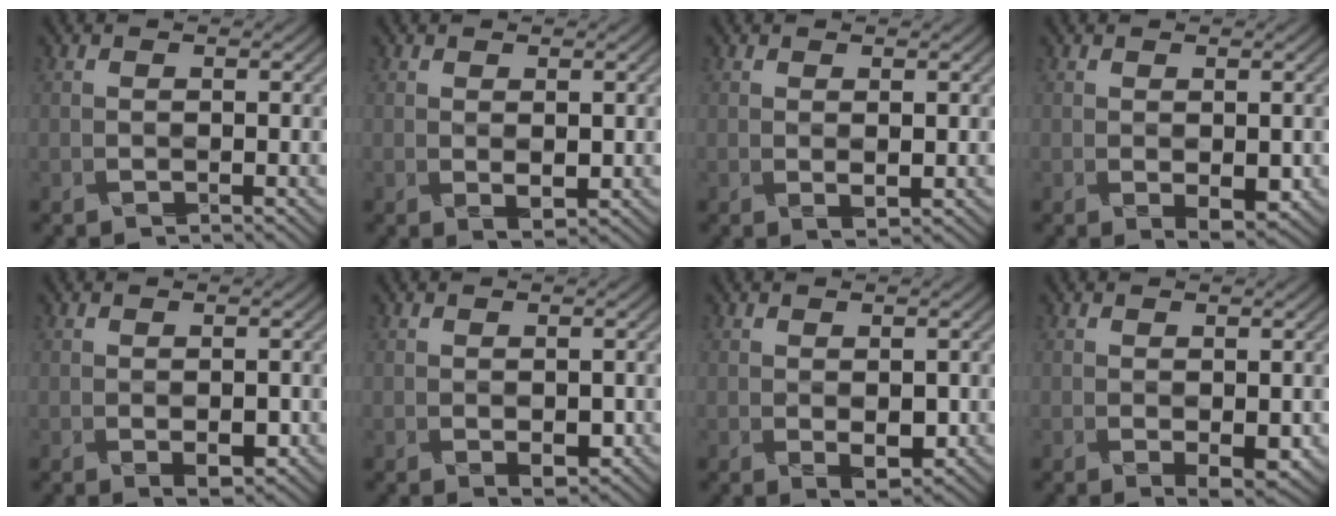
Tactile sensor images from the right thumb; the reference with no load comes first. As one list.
[{"total": 1.6, "force": [0.3, 0.7, 1.5], "torque": [-0.029, -0.005, 0.015]}, {"total": 1.1, "force": [0.3, 0.3, 1.0], "torque": [-0.021, -0.005, 0.014]}, {"total": 2.8, "force": [-0.4, 1.3, 2.4], "torque": [-0.043, -0.007, 0.005]}, {"total": 2.5, "force": [-0.7, 1.1, 2.1], "torque": [-0.038, -0.004, -0.002]}, {"total": 2.3, "force": [-0.5, 1.2, 1.9], "torque": [-0.034, -0.006, 0.002]}, {"total": 2.9, "force": [-0.3, 1.5, 2.5], "torque": [-0.046, -0.008, 0.006]}, {"total": 3.0, "force": [-0.5, 1.3, 2.6], "torque": [-0.045, -0.006, 0.004]}]